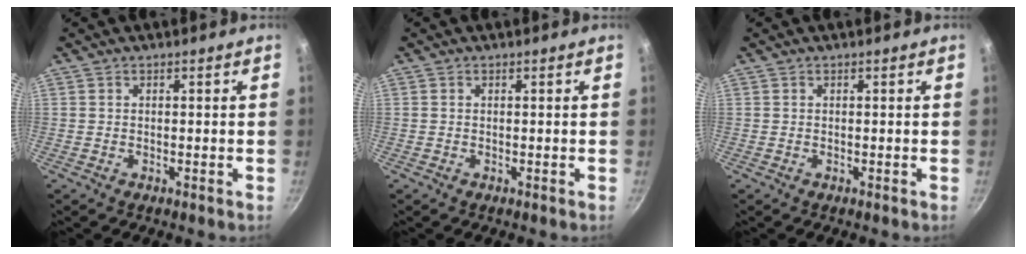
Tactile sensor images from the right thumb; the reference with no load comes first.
{"total": 0.0}
{"total": 0.0}